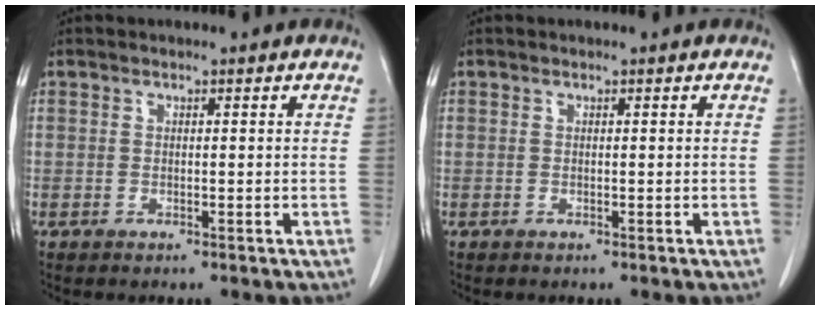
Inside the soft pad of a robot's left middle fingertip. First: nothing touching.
{"total": 0.0}